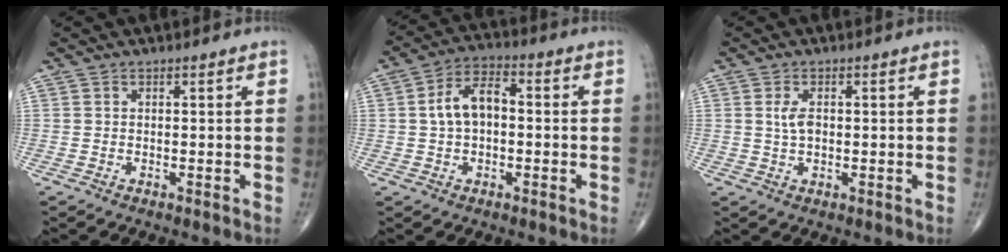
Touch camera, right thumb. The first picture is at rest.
{"total": 8.0, "force": [0.3, 4.8, 6.4], "torque": [-0.113, 0.027, -0.006]}
{"total": 2.8, "force": [0.3, 1.5, 2.4], "torque": [-0.046, -0.001, 0.006]}